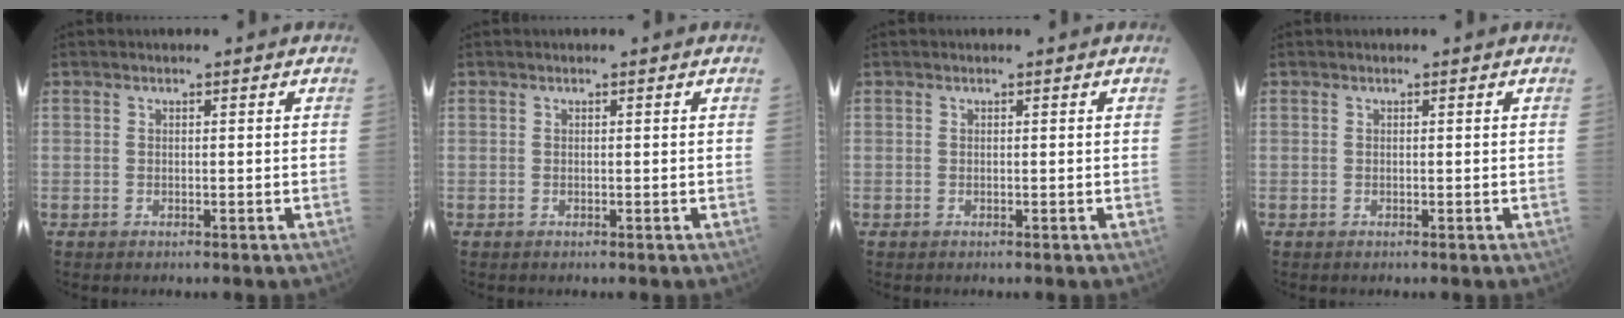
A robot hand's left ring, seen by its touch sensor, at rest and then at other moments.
{"total": 0.0}
{"total": 0.0}
{"total": 0.0}